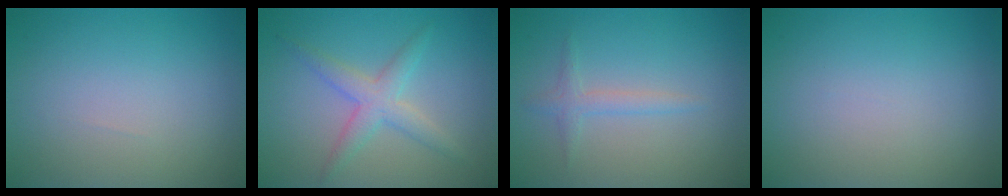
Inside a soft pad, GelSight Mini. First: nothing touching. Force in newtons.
{"total": 3.0, "press": 3.0, "slide": 0.1}
{"total": 1.5, "press": 1.5, "slide": 0.1}
{"total": 0.0}